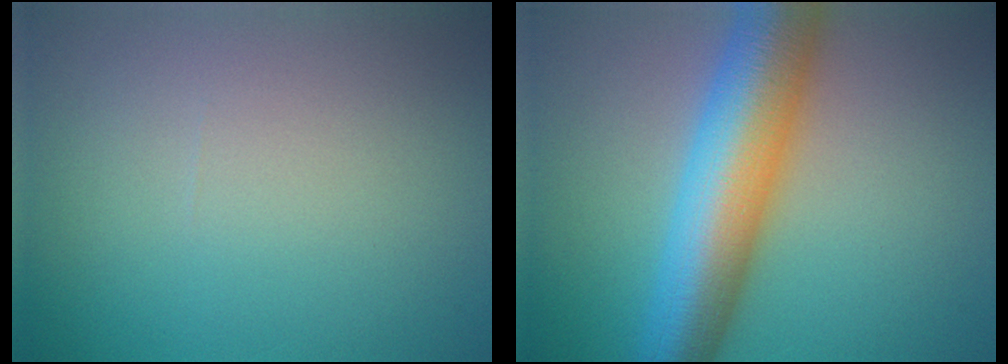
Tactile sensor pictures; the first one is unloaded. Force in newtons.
{"total": 10.6, "press": 10.6, "slide": 0.1}